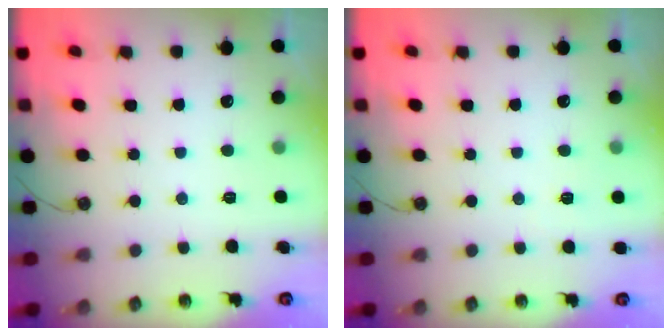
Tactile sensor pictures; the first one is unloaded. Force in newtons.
{"total": 1.7, "press": 1.7, "slide": 0.4}